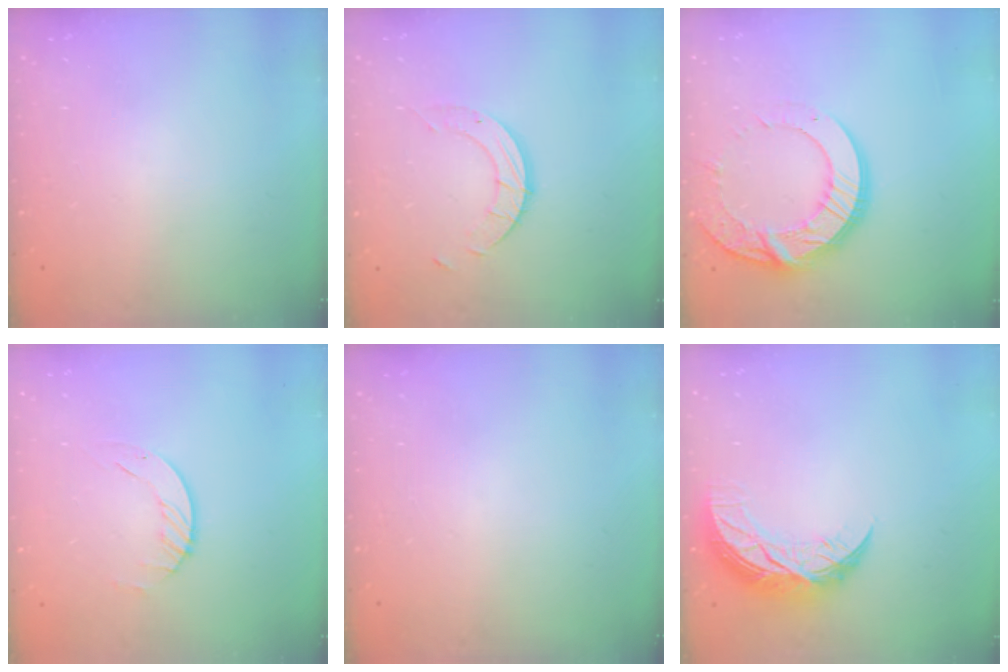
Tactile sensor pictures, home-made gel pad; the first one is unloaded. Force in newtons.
{"total": 5.6, "press": 5.6, "slide": 0.1}
{"total": 15.8, "press": 15.8, "slide": 1.3}
{"total": 2.3, "press": 2.3, "slide": 0.3}
{"total": 0.0}
{"total": 10.1, "press": 10.0, "slide": 0.9}